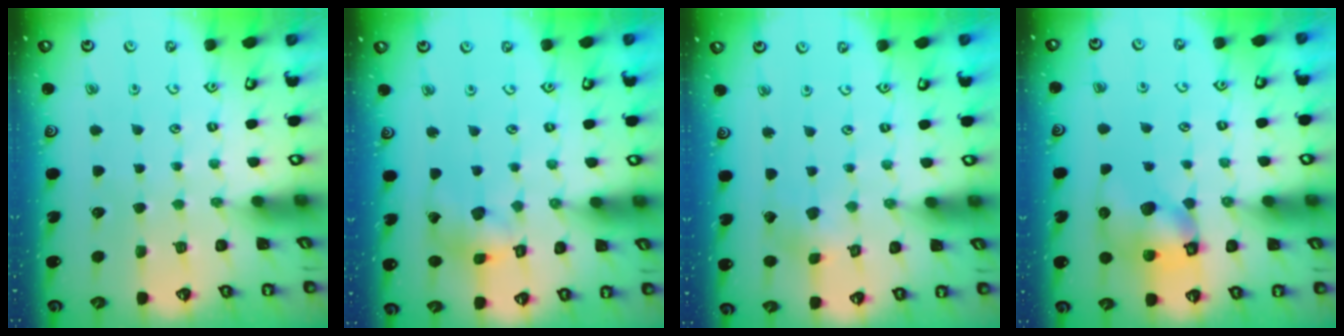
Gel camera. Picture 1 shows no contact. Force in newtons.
{"total": 7.9, "press": 7.8, "slide": 0.9}
{"total": 2.6, "press": 2.6, "slide": 0.3}
{"total": 10.6, "press": 10.5, "slide": 1.7}